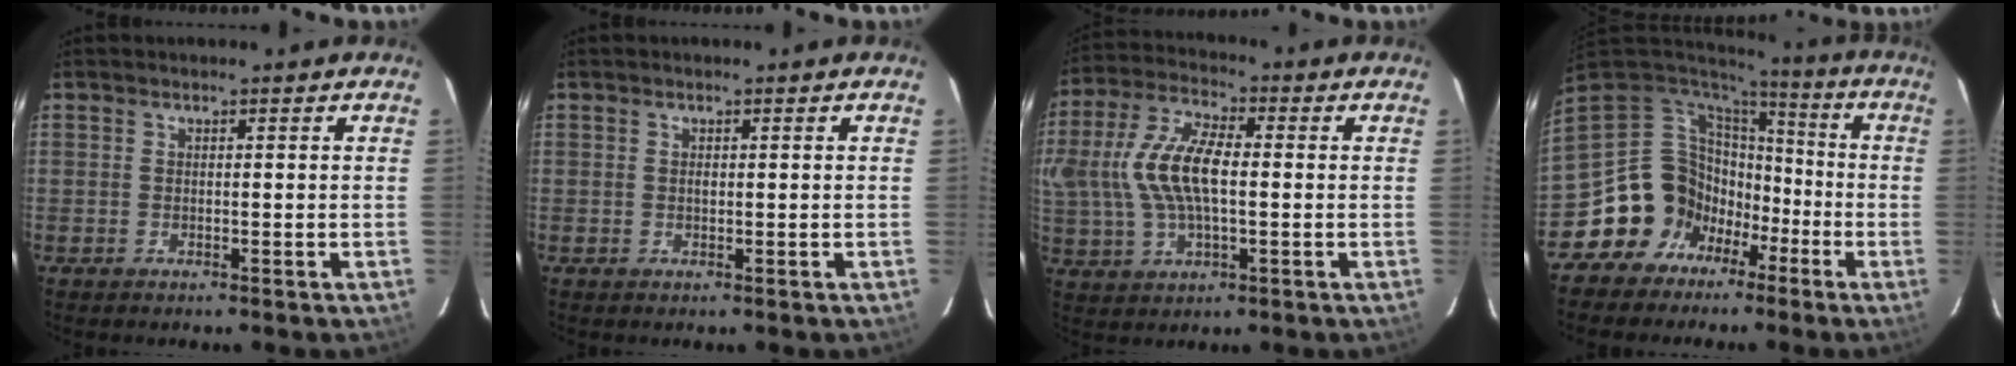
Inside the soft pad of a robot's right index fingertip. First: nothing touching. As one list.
[{"total": 0.5, "force": [0.1, 0.4, 0.3], "torque": [-0.006, 0.002, 0.003]}, {"total": 14.4, "force": [0.3, 6.6, 12.8], "torque": [-0.267, 0.011, 0.008]}, {"total": 13.8, "force": [-6.0, 11.8, 3.8], "torque": [-0.089, 0.038, -0.099]}]